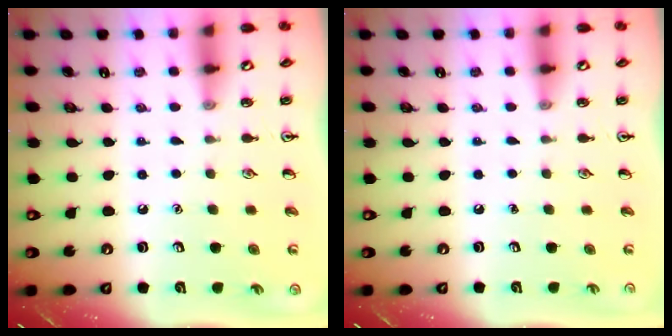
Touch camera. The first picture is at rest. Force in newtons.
{"total": 0.0}